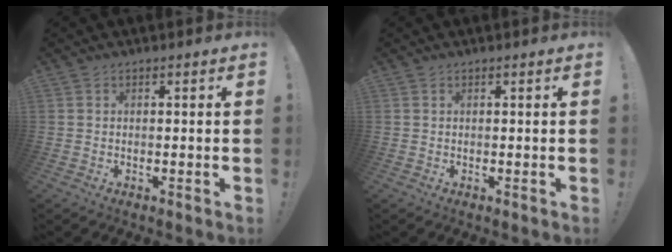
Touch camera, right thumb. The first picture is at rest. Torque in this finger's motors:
{"motor_torque": [0.00, 0.00, -0.08, 0.08, 0.00]}